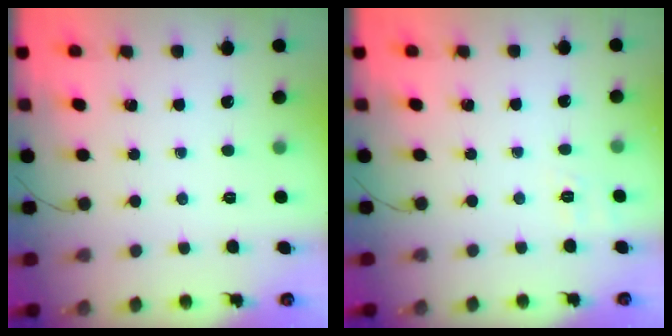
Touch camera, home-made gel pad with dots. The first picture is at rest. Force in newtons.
{"total": 5.4, "press": 5.0, "slide": 1.8}